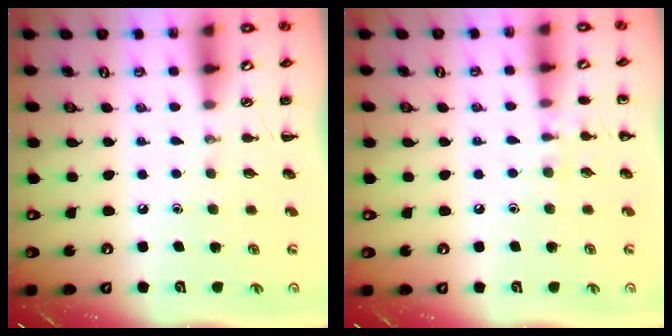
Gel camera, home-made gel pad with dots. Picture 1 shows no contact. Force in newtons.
{"total": 6.9, "press": 6.6, "slide": 1.9}